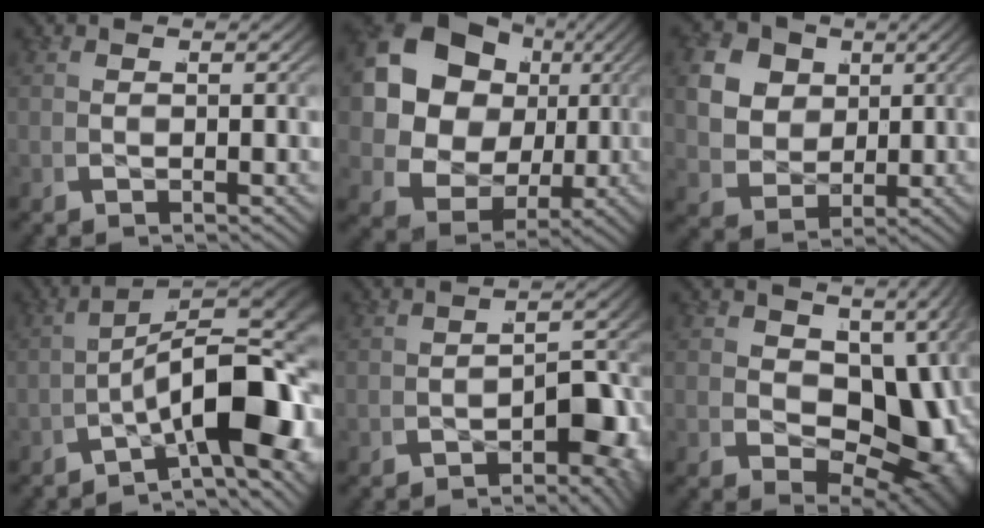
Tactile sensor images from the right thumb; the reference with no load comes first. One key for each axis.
{"total": 16.1, "fx": 1.2, "fy": 12.4, "fz": 10.1, "tx": -0.245, "ty": -0.045, "tz": 0.028}
{"total": 11.7, "fx": 0.9, "fy": 9.8, "fz": 6.3, "tx": -0.150, "ty": -0.031, "tz": 0.015}
{"total": 12.9, "fx": -2.6, "fy": 6.0, "fz": 11.1, "tx": -0.160, "ty": -0.038, "tz": -0.023}
{"total": 4.2, "fx": -2.5, "fy": 1.4, "fz": 3.1, "tx": -0.038, "ty": -0.013, "tz": -0.028}
{"total": 11.5, "fx": -0.4, "fy": 7.6, "fz": 8.5, "tx": -0.149, "ty": -0.058, "tz": 0.029}